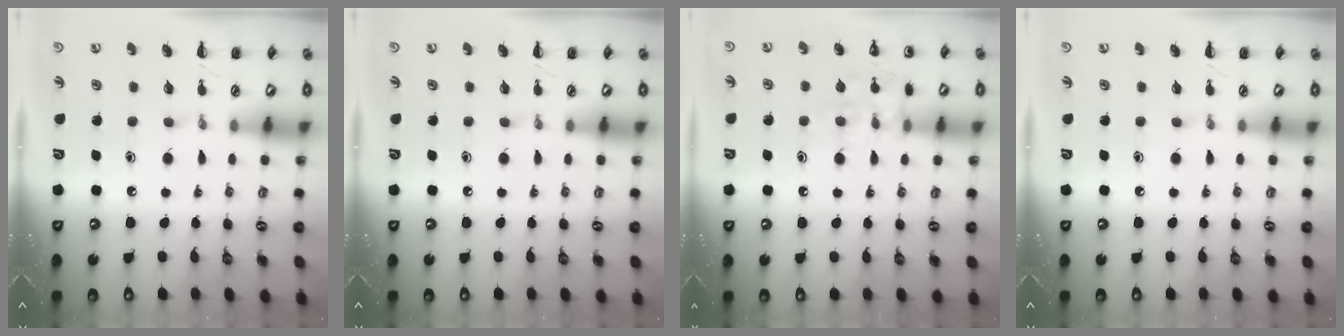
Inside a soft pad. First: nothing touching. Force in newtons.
{"total": 0.0}
{"total": 10.3, "press": 10.3, "slide": 0.9}
{"total": 0.0}